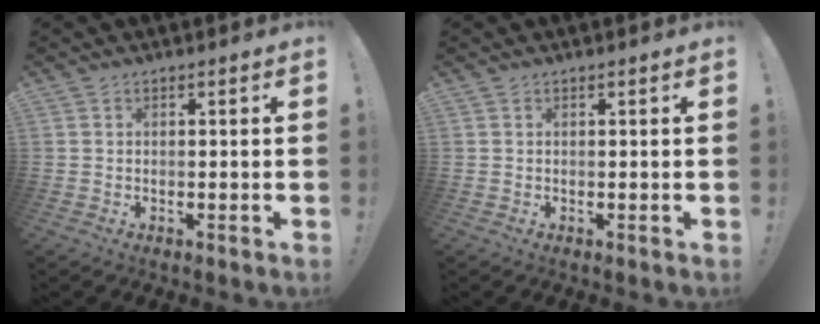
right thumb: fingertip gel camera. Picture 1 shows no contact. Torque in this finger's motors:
{"motor_torque": [-0.31, -0.22, 0.31, -0.02, 0.01]}